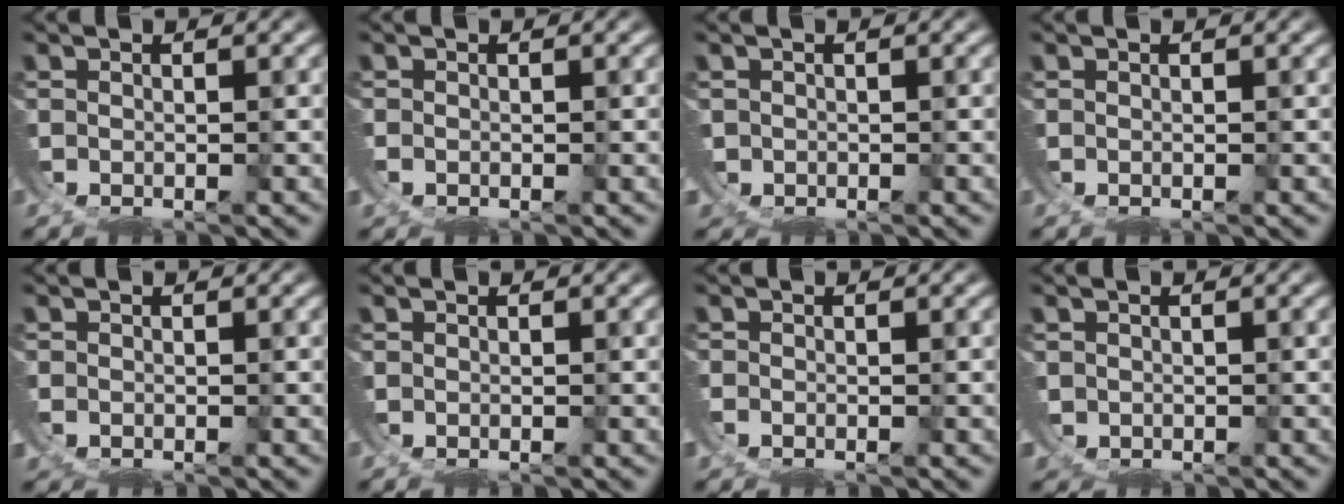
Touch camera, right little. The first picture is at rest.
{"total": 0.7, "force": [-0.2, 0.7, 0.0], "torque": [-0.008, -0.002, -0.004]}
{"total": 2.0, "force": [-0.3, 1.9, -0.3], "torque": [-0.017, -0.015, 0.002]}
{"total": 0.0}
{"total": 0.9, "force": [-0.3, 0.9, 0.1], "torque": [-0.014, -0.005, -0.001]}
{"total": 0.0}
{"total": 1.0, "force": [-0.6, 0.8, 0.2], "torque": [-0.009, -0.003, -0.011]}
{"total": 1.2, "force": [0.1, 1.1, -0.3], "torque": [-0.008, -0.007, 0.008]}